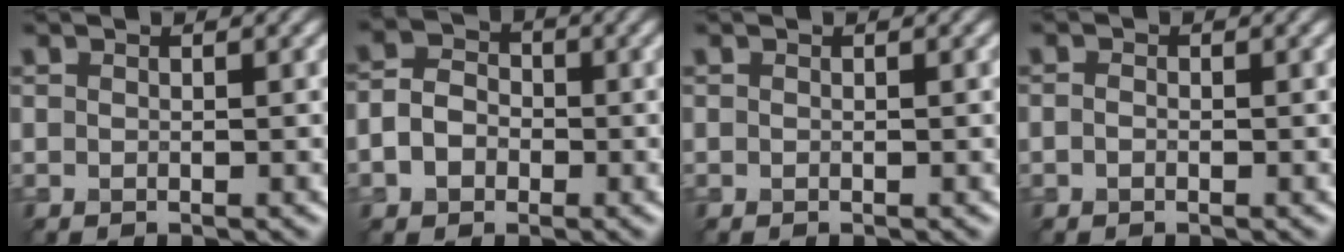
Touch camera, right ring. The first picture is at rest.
{"total": 3.4, "force": [-1.0, 2.7, 1.8], "torque": [-0.029, -0.002, -0.027]}
{"total": 0.0}
{"total": 0.7, "force": [-0.3, 0.4, 0.4], "torque": [-0.010, -0.002, -0.009]}